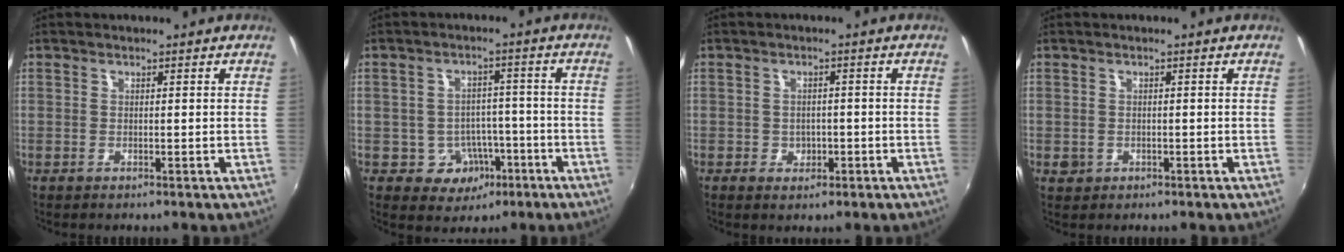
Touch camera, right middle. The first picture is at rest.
{"total": 6.8, "force": [-3.0, 5.8, 1.8], "torque": [-0.042, 0.021, -0.022]}
{"total": 3.2, "force": [-1.1, 2.7, 1.3], "torque": [-0.025, 0.001, -0.011]}
{"total": 1.7, "force": [-0.4, 1.6, 0.5], "torque": [-0.008, -0.003, -0.004]}